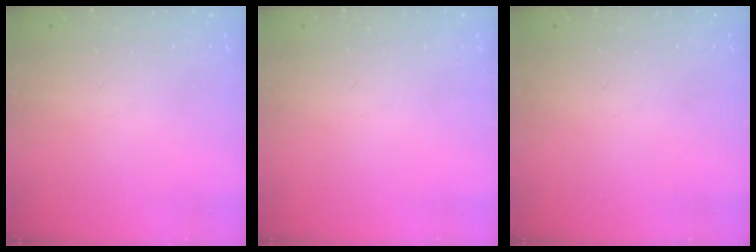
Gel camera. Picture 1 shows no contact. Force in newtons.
{"total": 0.0}
{"total": 0.0}